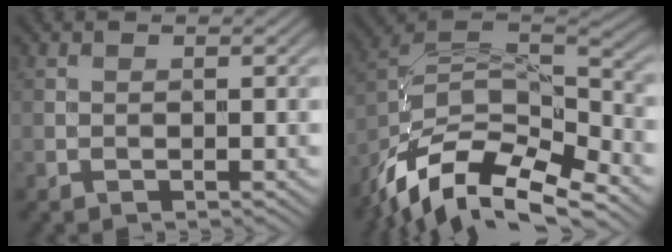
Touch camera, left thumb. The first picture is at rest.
{"total": 15.3, "force": [-9.7, 7.0, 9.5], "torque": [-0.219, -0.016, -0.174]}